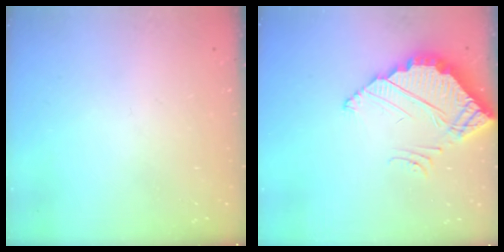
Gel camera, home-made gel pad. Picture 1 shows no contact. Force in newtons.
{"total": 3.8, "press": 3.8, "slide": 0.2}